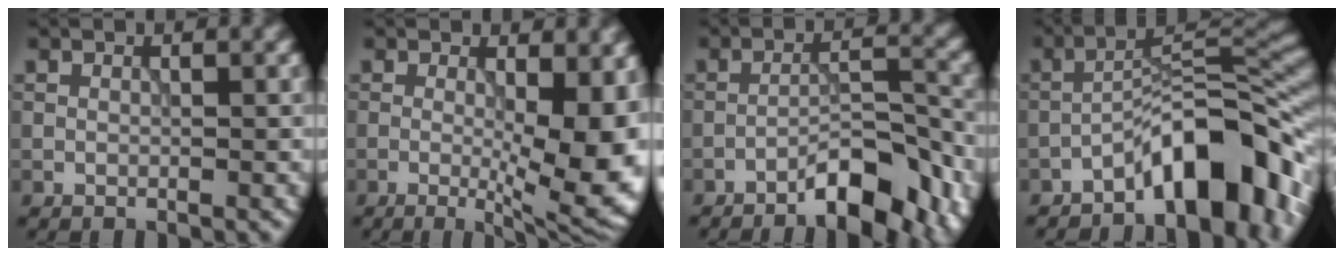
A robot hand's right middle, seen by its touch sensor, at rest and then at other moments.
{"total": 9.6, "force": [-0.4, 3.1, 9.1], "torque": [-0.105, -0.006, -0.010]}
{"total": 6.5, "force": [-4.4, 1.7, 4.5], "torque": [-0.065, 0.012, -0.067]}
{"total": 9.5, "force": [-5.7, 3.1, 7.0], "torque": [-0.086, 0.025, -0.098]}